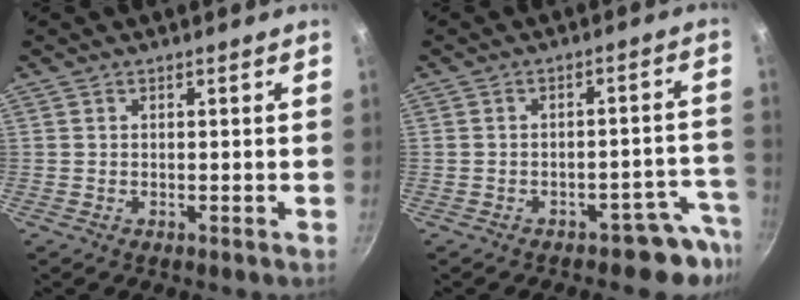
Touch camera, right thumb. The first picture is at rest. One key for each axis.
{"total": 6.5, "fx": -5.0, "fy": 3.2, "fz": 2.7, "tx": 0.030, "ty": 0.063, "tz": -0.058}